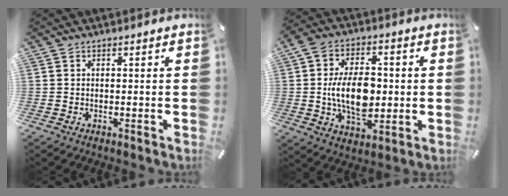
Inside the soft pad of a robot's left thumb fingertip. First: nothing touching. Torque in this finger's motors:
{"motor_torque": [2.48, 2.45, 1.83, -0.14, 0.57]}